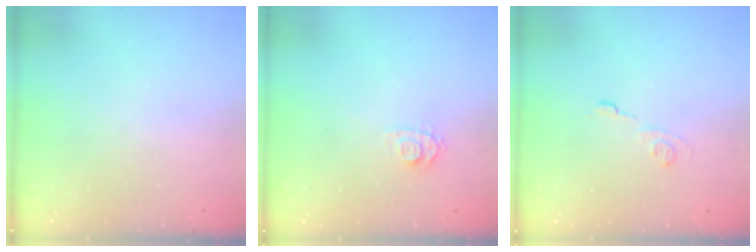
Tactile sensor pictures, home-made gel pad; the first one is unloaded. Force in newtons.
{"total": 8.6, "press": 8.5, "slide": 0.9}
{"total": 5.8, "press": 5.8, "slide": 0.7}